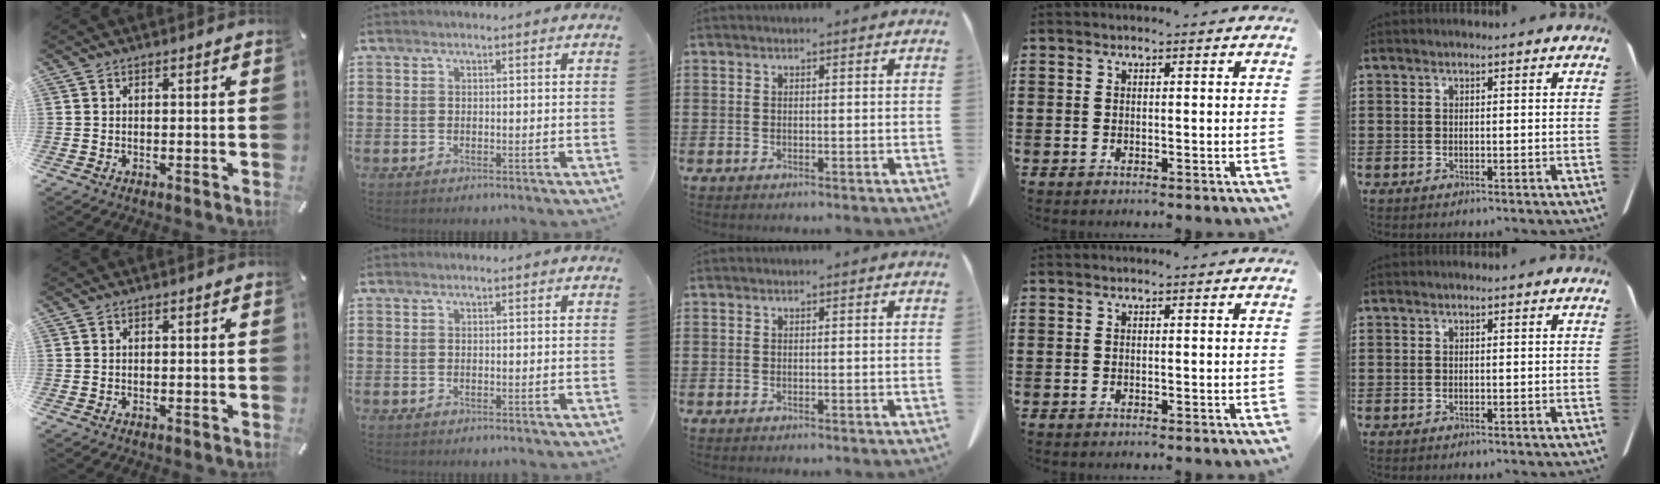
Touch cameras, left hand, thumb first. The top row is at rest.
{}